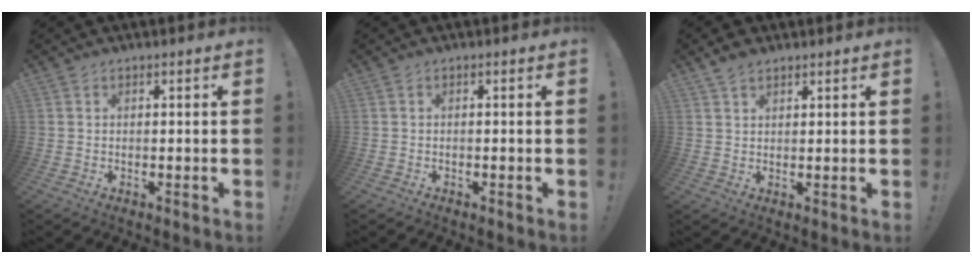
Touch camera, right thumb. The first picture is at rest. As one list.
[{"total": 0.0}, {"total": 3.3, "force": [2.4, 1.6, 1.5], "torque": [-0.023, -0.010, 0.046]}]